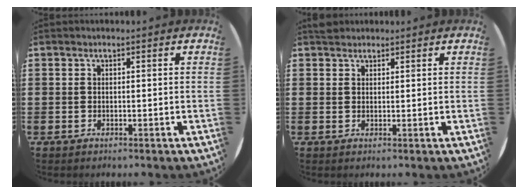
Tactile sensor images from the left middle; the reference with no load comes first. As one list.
[{"total": 1.4, "force": [1.3, 0.5, 0.0], "torque": [0.005, 0.001, 0.024]}]